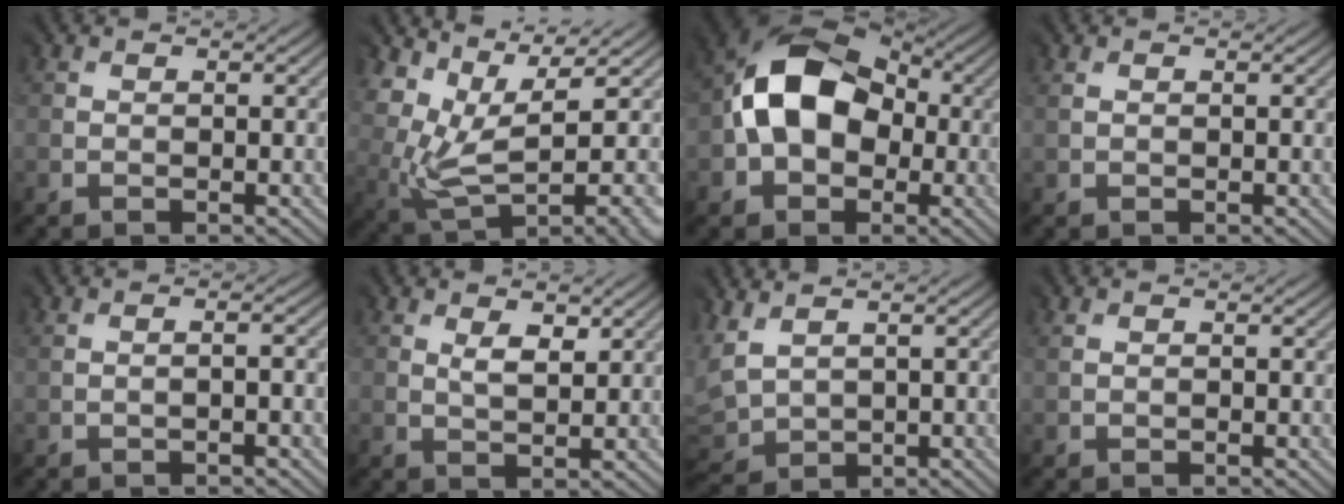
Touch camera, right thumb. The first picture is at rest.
{"total": 6.7, "force": [2.8, 2.5, 5.6], "torque": [-0.117, -0.006, 0.063]}
{"total": 11.5, "force": [0.3, 8.7, 7.5], "torque": [-0.120, 0.014, -0.005]}
{"total": 1.2, "force": [0.6, 0.7, 0.8], "torque": [-0.012, 0.001, 0.014]}
{"total": 0.9, "force": [-0.6, -0.6, 0.1], "torque": [0.007, 0.003, -0.010]}
{"total": 2.0, "force": [1.8, 0.5, 0.8], "torque": [-0.022, -0.004, 0.037]}
{"total": 5.1, "force": [2.1, 4.0, 2.4], "torque": [-0.114, -0.003, 0.046]}
{"total": 1.0, "force": [0.1, 0.6, 0.9], "torque": [-0.012, 0.001, 0.006]}